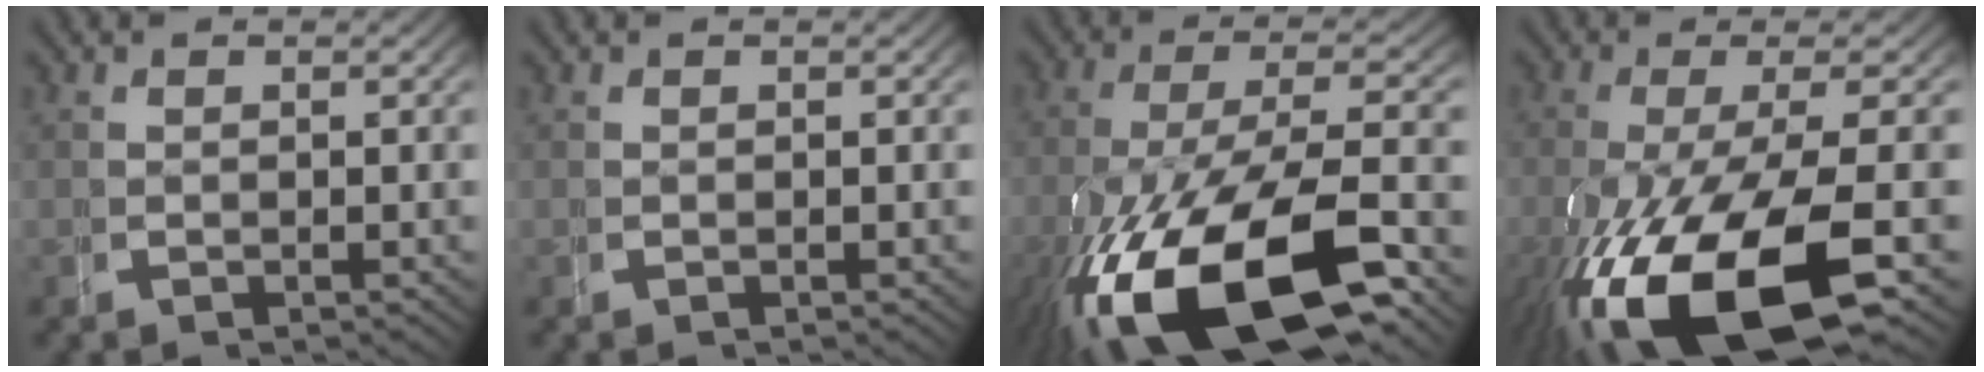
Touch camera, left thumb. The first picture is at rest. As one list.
[{"total": 0.0}, {"total": 13.9, "force": [-4.7, 6.4, 11.4], "torque": [-0.233, -0.042, -0.046]}, {"total": 12.5, "force": [-3.6, 5.4, 10.7], "torque": [-0.227, -0.032, -0.033]}]